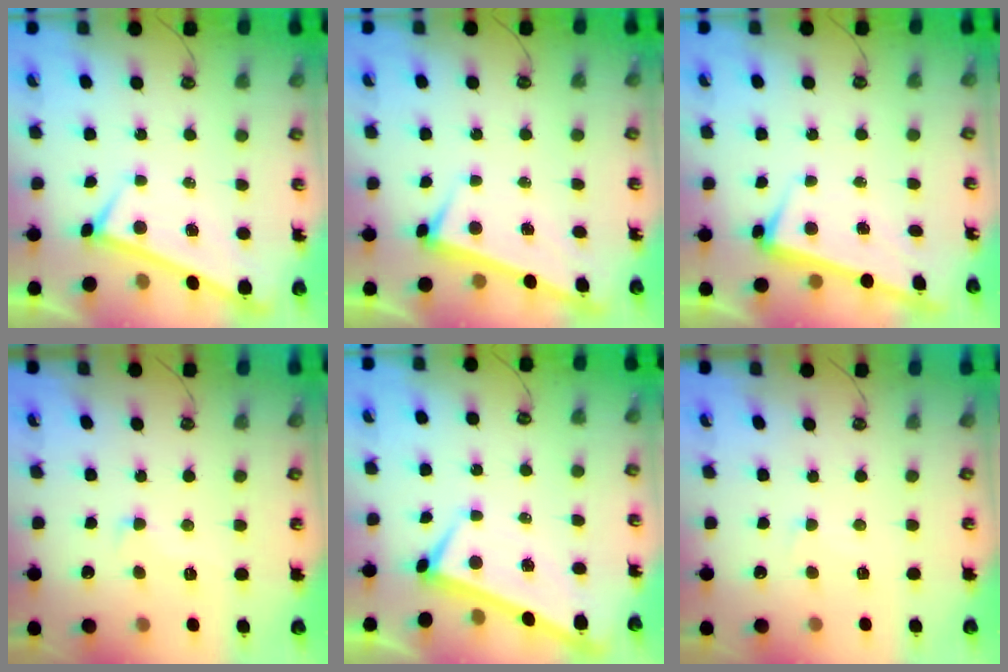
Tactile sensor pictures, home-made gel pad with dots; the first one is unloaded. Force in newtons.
{"total": 3.0, "press": 3.0, "slide": 0.2}
{"total": 2.6, "press": 2.3, "slide": 1.1}
{"total": 1.0, "press": 0.7, "slide": 0.8}
{"total": 1.8, "press": 1.7, "slide": 0.5}
{"total": 0.9, "press": 0.5, "slide": 0.8}